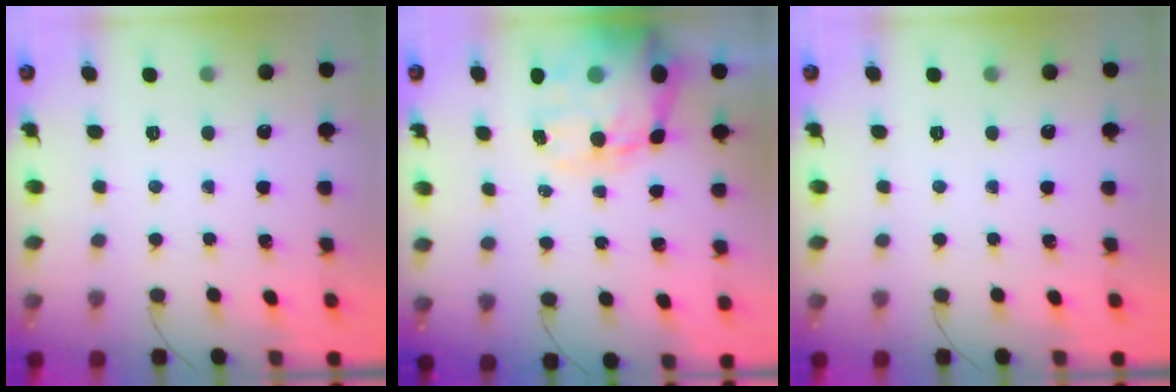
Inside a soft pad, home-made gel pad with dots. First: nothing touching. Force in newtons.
{"total": 17.6, "press": 17.0, "slide": 4.7}
{"total": 0.0}